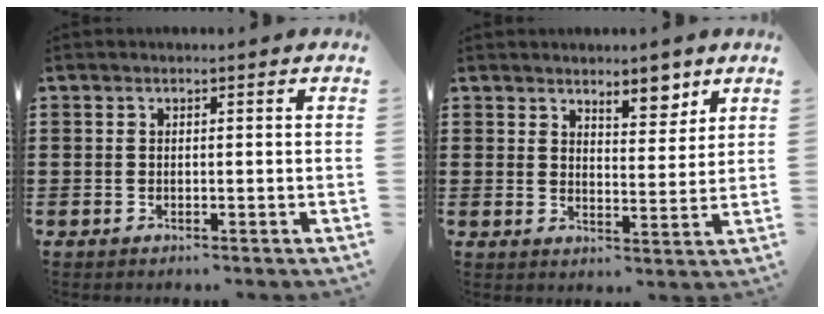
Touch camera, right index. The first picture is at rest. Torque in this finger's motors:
{"motor_torque": [0.02, -0.01, 0.22, 0.03]}